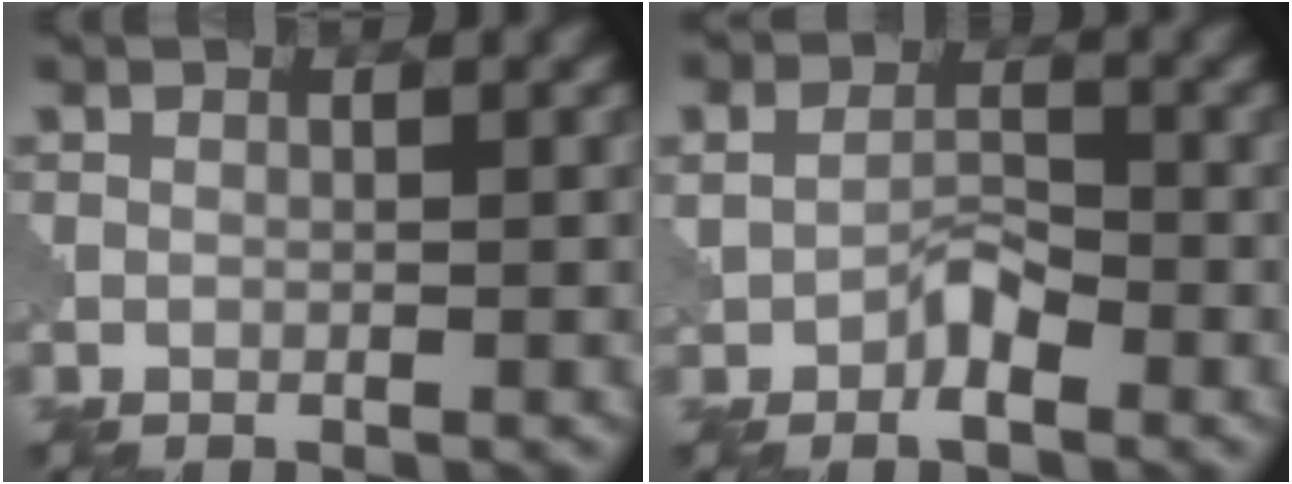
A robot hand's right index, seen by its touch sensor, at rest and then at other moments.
{"total": 2.7, "force": [-1.1, 1.8, 1.8], "torque": [-0.030, 0.005, -0.020]}